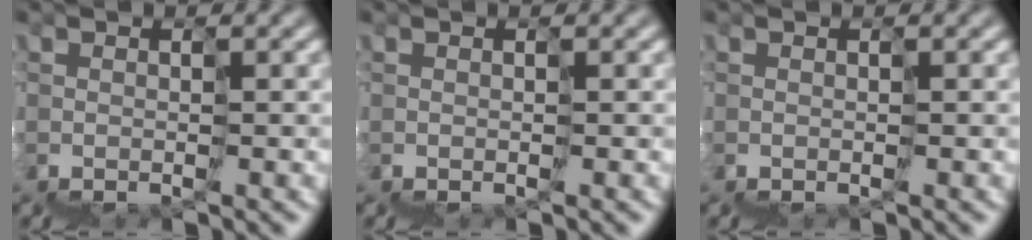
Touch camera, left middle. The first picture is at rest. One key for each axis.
{"total": 0.0}
{"total": 0.0}